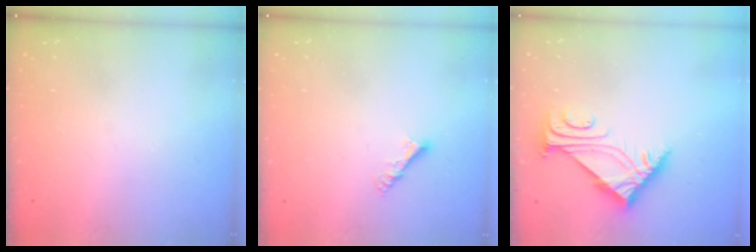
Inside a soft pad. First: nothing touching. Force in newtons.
{"total": 5.2, "press": 5.1, "slide": 0.5}
{"total": 6.2, "press": 6.2, "slide": 0.7}